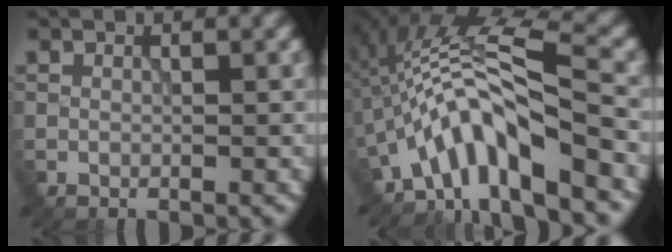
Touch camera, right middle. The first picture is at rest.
{"total": 7.6, "force": [-4.0, 1.6, 6.3], "torque": [-0.104, 0.022, -0.077]}